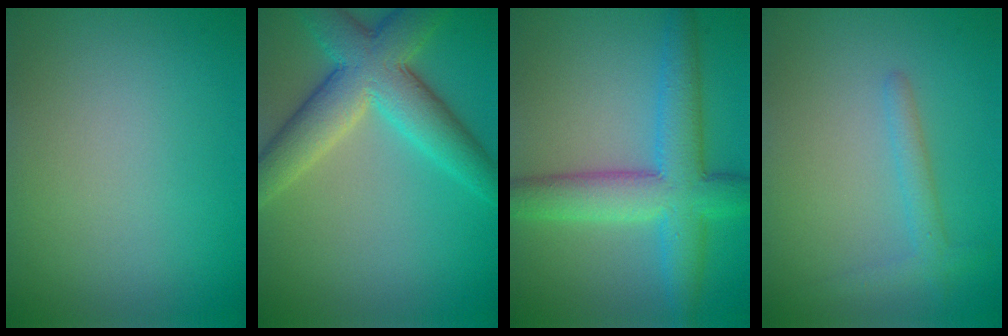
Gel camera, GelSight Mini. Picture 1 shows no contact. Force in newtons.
{"total": 7.6, "press": 7.6, "slide": 0.5}
{"total": 7.4, "press": 7.4, "slide": 0.0}
{"total": 1.9, "press": 1.9, "slide": 0.1}